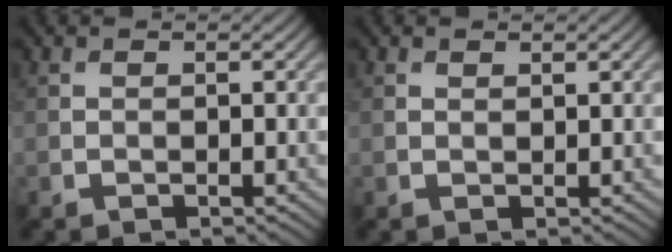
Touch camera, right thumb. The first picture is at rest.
{"total": 0.6, "force": [0.5, 0.1, 0.3], "torque": [-0.004, 0.000, 0.010]}